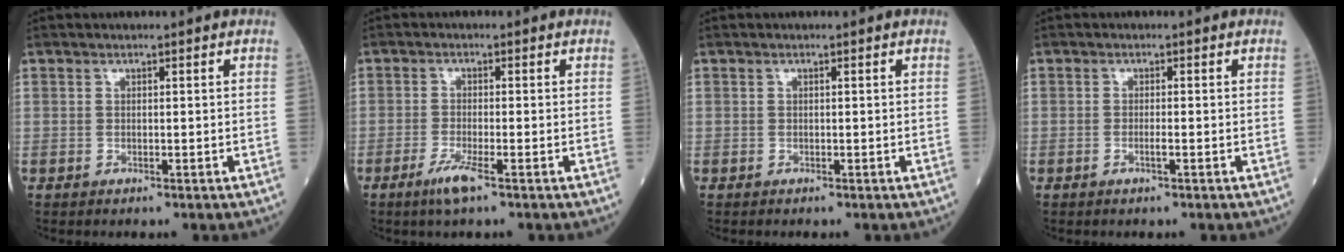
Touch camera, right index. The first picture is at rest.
{"total": 3.5, "force": [-2.1, -0.1, 2.8], "torque": [-0.064, -0.010, -0.043]}
{"total": 0.0}
{"total": 1.0, "force": [-0.5, -0.1, 0.9], "torque": [-0.018, 0.000, -0.009]}